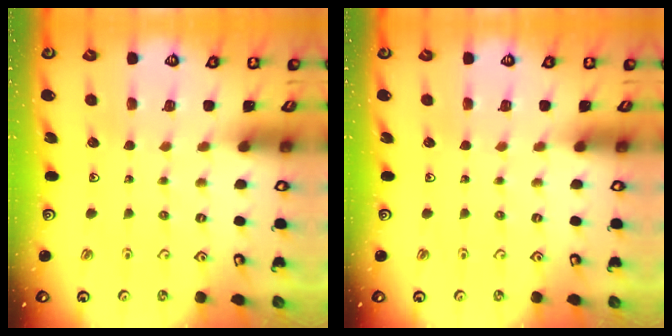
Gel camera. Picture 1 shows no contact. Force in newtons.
{"total": 0.0}